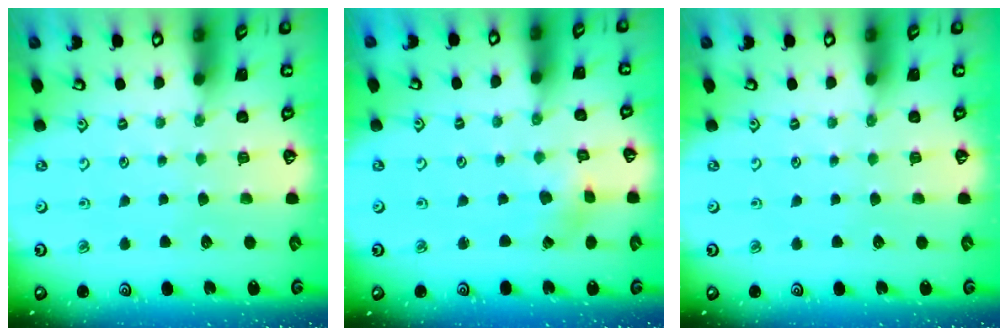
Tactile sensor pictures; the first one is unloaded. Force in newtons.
{"total": 1.1, "press": 1.0, "slide": 0.4}
{"total": 0.0}